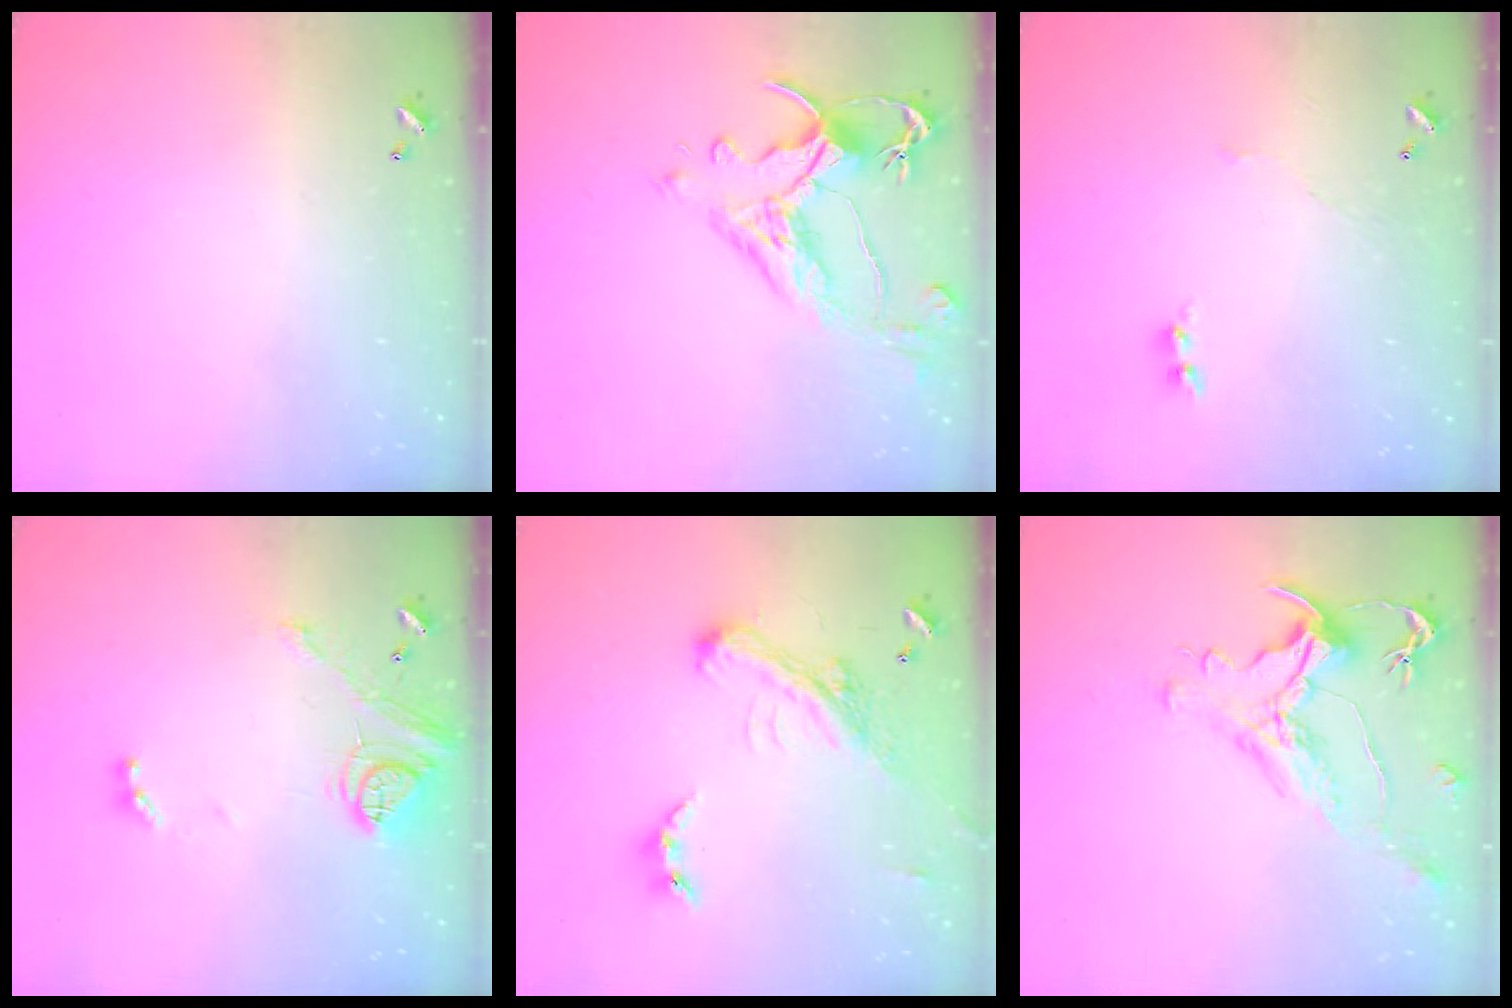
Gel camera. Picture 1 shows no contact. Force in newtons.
{"total": 4.5, "press": 4.2, "slide": 1.5}
{"total": 3.8, "press": 3.7, "slide": 0.6}
{"total": 14.9, "press": 14.8, "slide": 1.7}
{"total": 4.8, "press": 4.7, "slide": 1.1}
{"total": 1.6, "press": 1.0, "slide": 1.3}